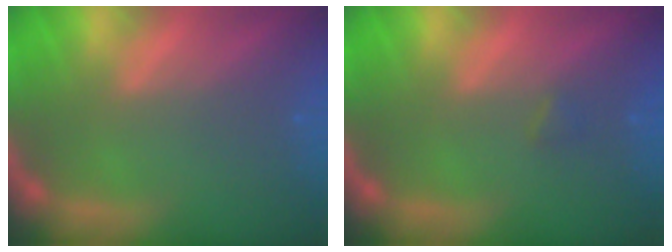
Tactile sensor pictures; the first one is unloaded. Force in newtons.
{"total": 0.9}